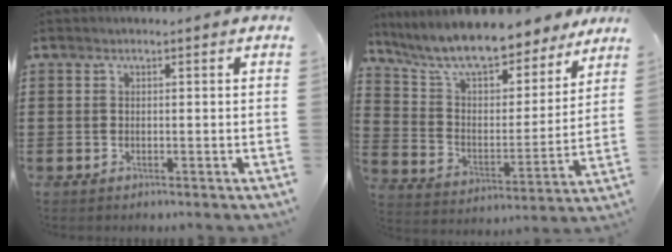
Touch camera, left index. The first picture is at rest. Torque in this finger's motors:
{"motor_torque": [2.14, 0.00, 1.05, 0.21]}